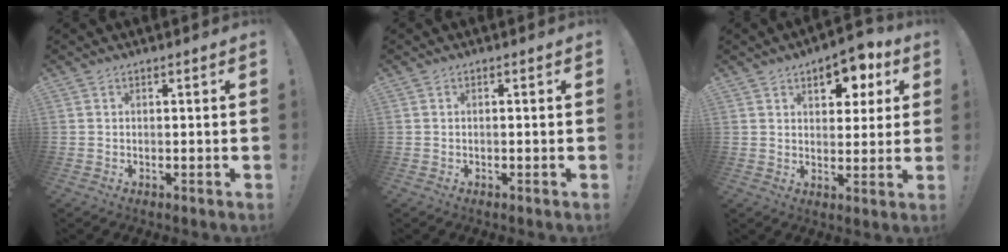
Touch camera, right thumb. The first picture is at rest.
{"total": 0.6, "force": [-0.5, -0.1, 0.3], "torque": [-0.012, 0.002, -0.008]}
{"total": 9.5, "force": [4.8, 5.8, 5.9], "torque": [-0.070, -0.016, 0.083]}